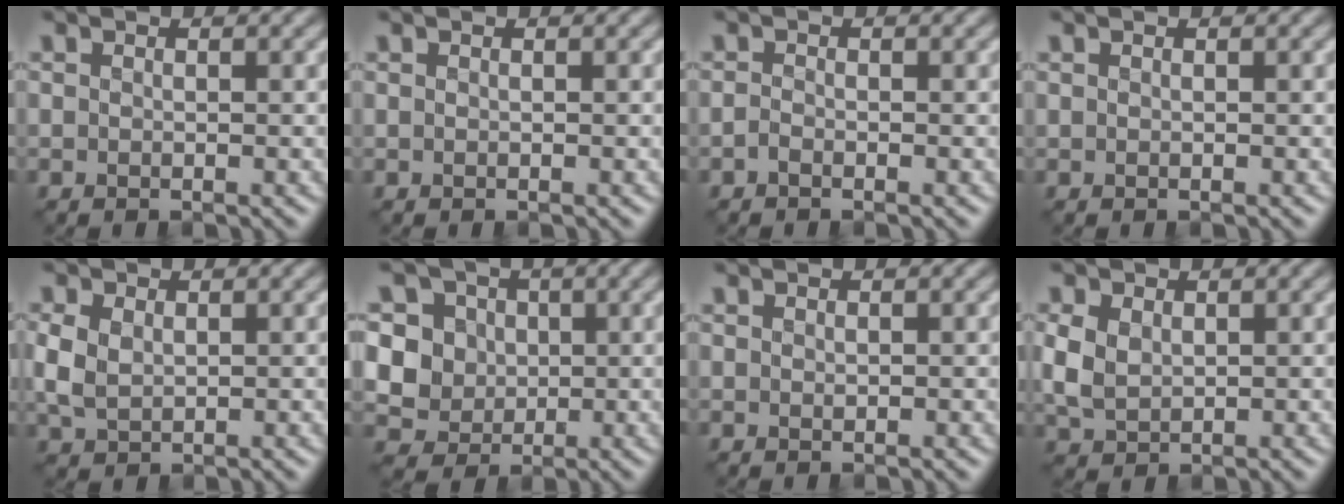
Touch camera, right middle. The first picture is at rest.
{"total": 0.0}
{"total": 0.6, "force": [-0.5, 0.2, 0.4], "torque": [-0.008, -0.002, -0.012]}
{"total": 0.0}
{"total": 3.0, "force": [0.4, 2.2, 1.9], "torque": [-0.054, -0.001, 0.011]}
{"total": 8.5, "force": [2.1, 7.5, 3.4], "torque": [-0.072, 0.018, 0.023]}
{"total": 0.0}
{"total": 3.2, "force": [0.5, 2.4, 2.0], "torque": [-0.057, -0.001, 0.014]}